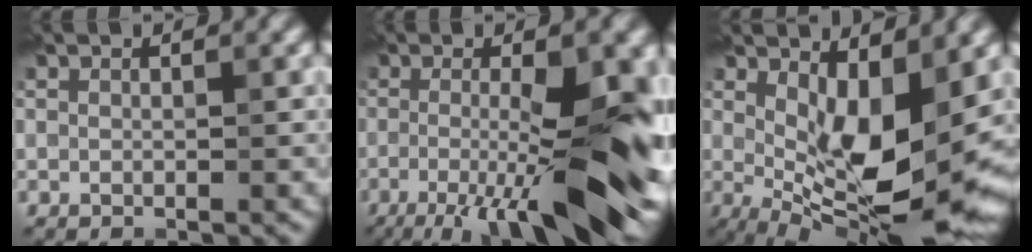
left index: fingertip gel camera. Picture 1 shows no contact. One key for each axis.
{"total": 14.5, "fx": -3.9, "fy": 3.4, "fz": 13.6, "tx": -0.196, "ty": 0.006, "tz": -0.056}
{"total": 11.5, "fx": 0.3, "fy": 4.7, "fz": 10.5, "tx": -0.156, "ty": -0.016, "tz": 0.012}